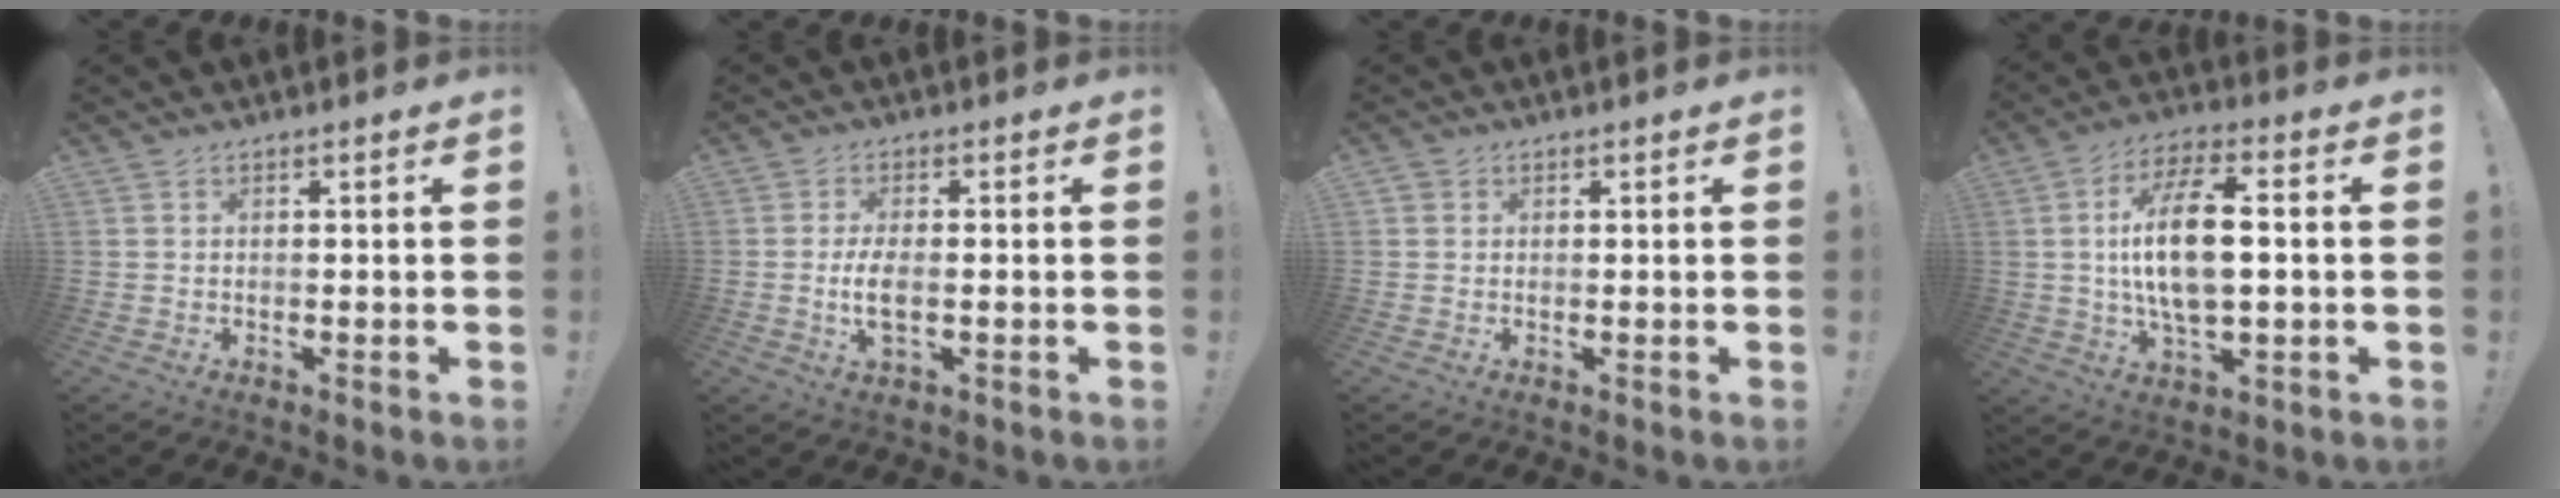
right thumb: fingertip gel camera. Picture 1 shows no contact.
{"total": 5.6, "force": [-0.9, 2.0, 5.1], "torque": [-0.114, -0.009, -0.018]}
{"total": 1.2, "force": [0.5, 1.1, 0.2], "torque": [-0.005, 0.003, 0.010]}
{"total": 15.6, "force": [0.9, 6.7, 14.1], "torque": [-0.254, 0.001, 0.006]}